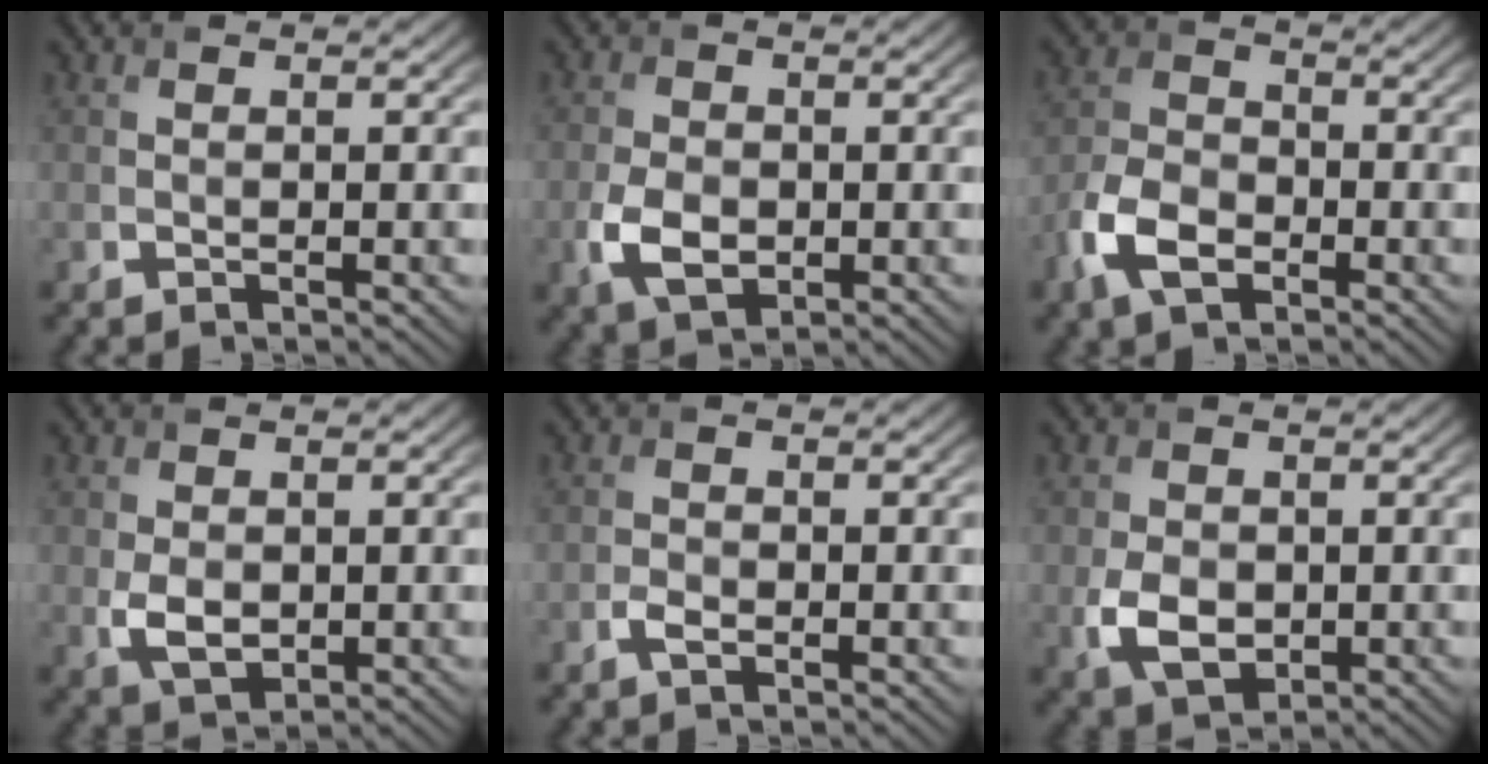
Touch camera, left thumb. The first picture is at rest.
{"total": 5.1, "force": [-1.4, 3.4, 3.5], "torque": [-0.081, -0.010, -0.029]}
{"total": 6.8, "force": [-3.4, 3.9, 4.4], "torque": [-0.099, -0.002, -0.080]}
{"total": 3.5, "force": [-0.3, 2.4, 2.6], "torque": [-0.061, -0.009, 0.001]}
{"total": 1.6, "force": [-0.9, 0.8, 1.1], "torque": [-0.023, 0.000, -0.019]}
{"total": 5.0, "force": [-0.8, 3.6, 3.4], "torque": [-0.079, -0.015, -0.015]}